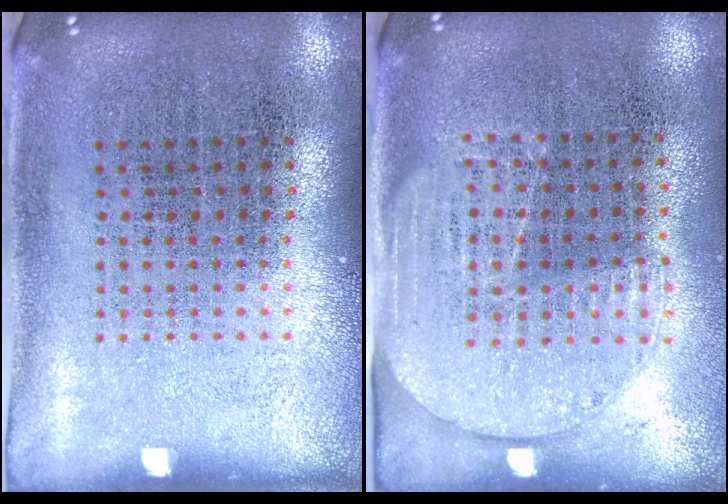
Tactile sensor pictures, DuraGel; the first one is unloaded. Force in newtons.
{"total": 1.4, "press": 1.2, "slide": 0.7}